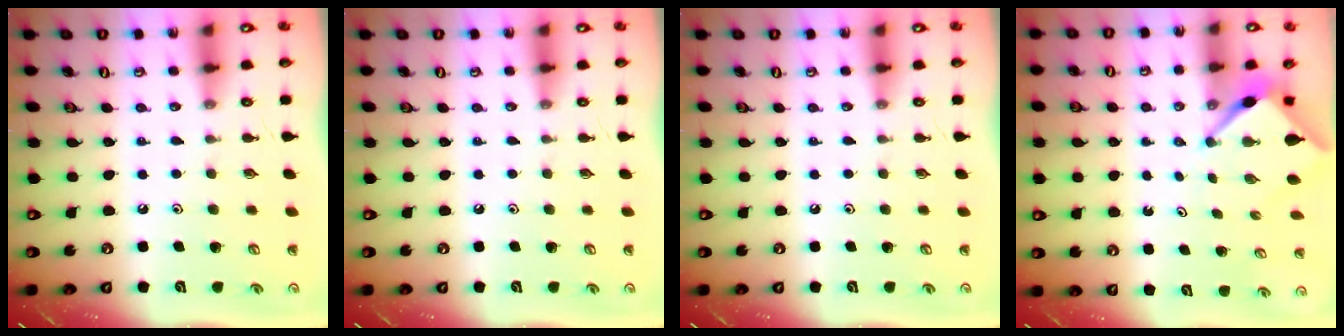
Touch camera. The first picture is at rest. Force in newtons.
{"total": 0.0}
{"total": 0.0}
{"total": 3.4, "press": 3.4, "slide": 0.1}